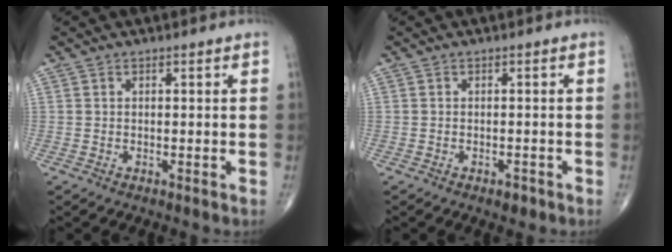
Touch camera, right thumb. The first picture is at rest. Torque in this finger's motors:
{"motor_torque": [0.15, 0.05, -0.11, -0.11, 0.03]}